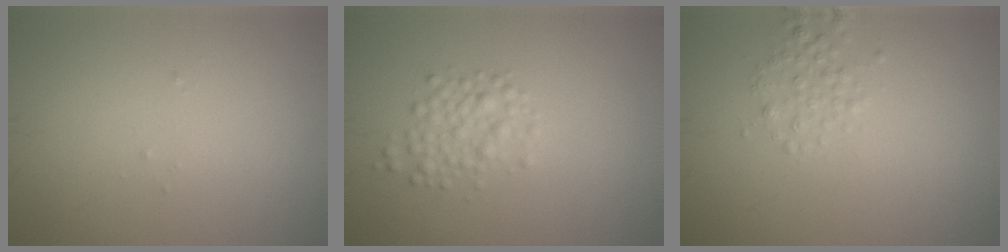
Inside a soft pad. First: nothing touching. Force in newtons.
{"total": 2.3, "press": 2.3, "slide": 0.1}
{"total": 1.7, "press": 1.7, "slide": 0.0}